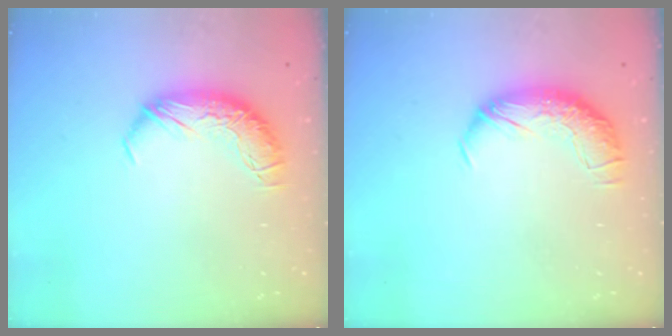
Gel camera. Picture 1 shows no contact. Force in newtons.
{"total": 1.7, "press": 0.6, "slide": 1.6}